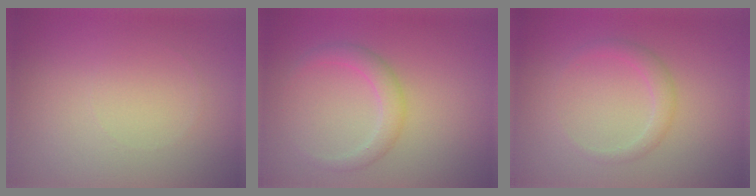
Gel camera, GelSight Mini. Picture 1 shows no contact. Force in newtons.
{"total": 2.1, "press": 2.1, "slide": 0.1}
{"total": 1.5, "press": 1.5, "slide": 0.2}